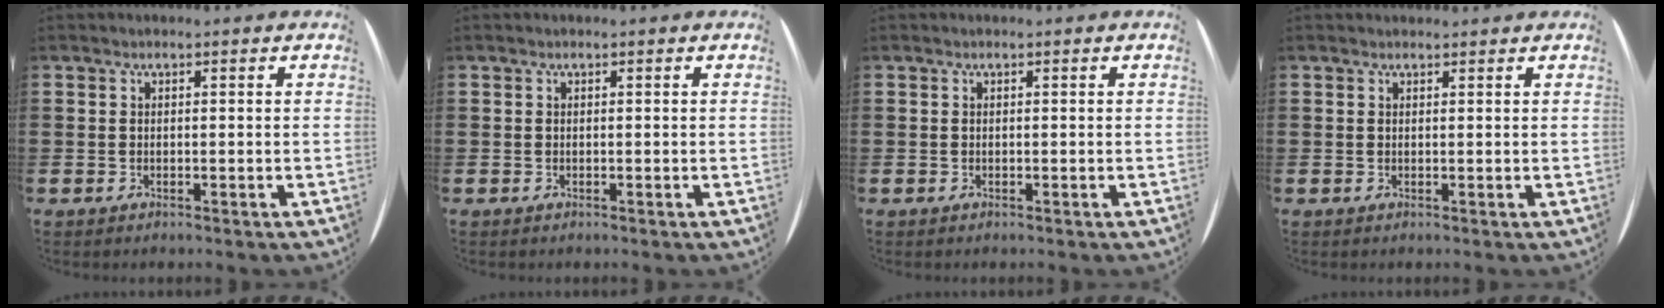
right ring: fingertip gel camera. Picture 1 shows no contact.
{"total": 0.0}
{"total": 0.0}
{"total": 0.5, "force": [0.5, 0.0, -0.1], "torque": [0.001, 0.003, 0.010]}